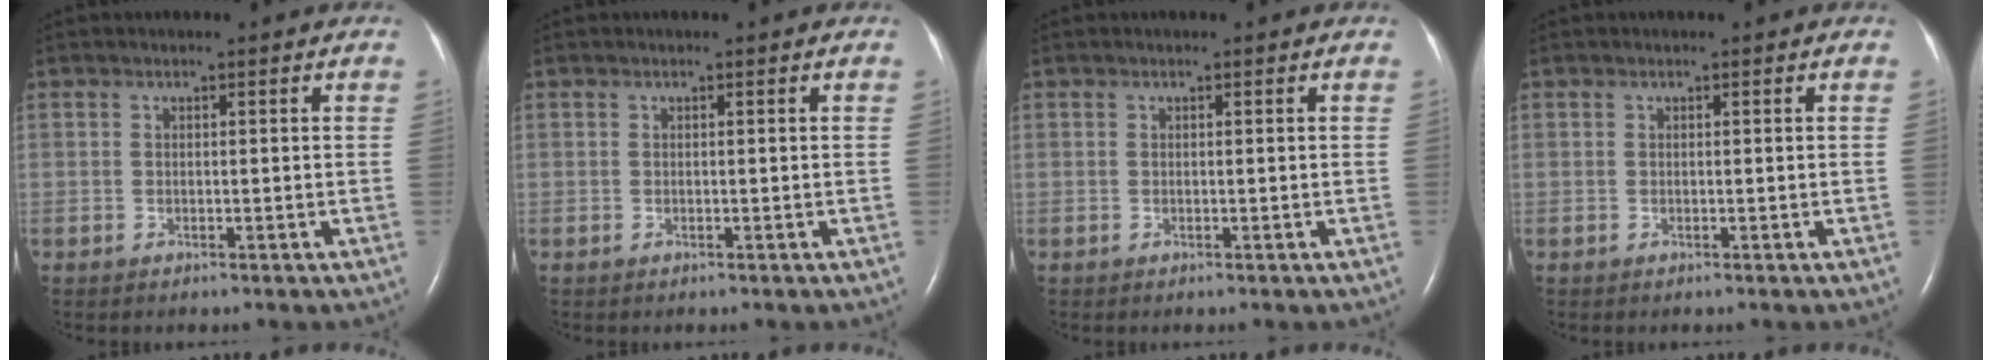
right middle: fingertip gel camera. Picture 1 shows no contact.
{"total": 0.0}
{"total": 0.0}
{"total": 0.0}